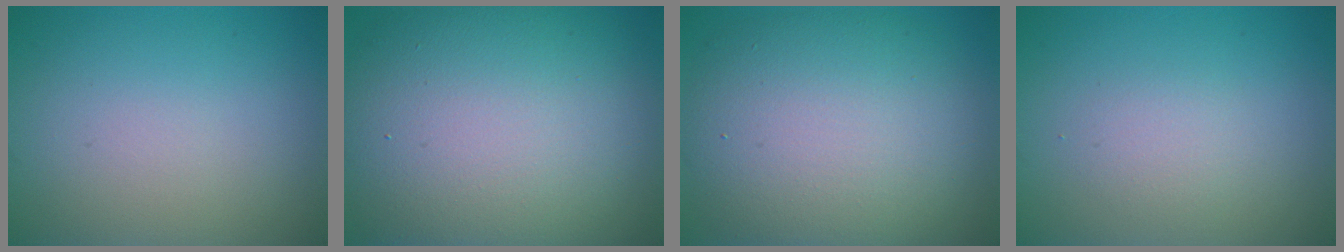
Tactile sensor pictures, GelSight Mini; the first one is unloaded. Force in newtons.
{"total": 16.2, "press": 16.2, "slide": 0.6}
{"total": 11.1, "press": 11.1, "slide": 0.5}
{"total": 1.4, "press": 1.4, "slide": 0.1}